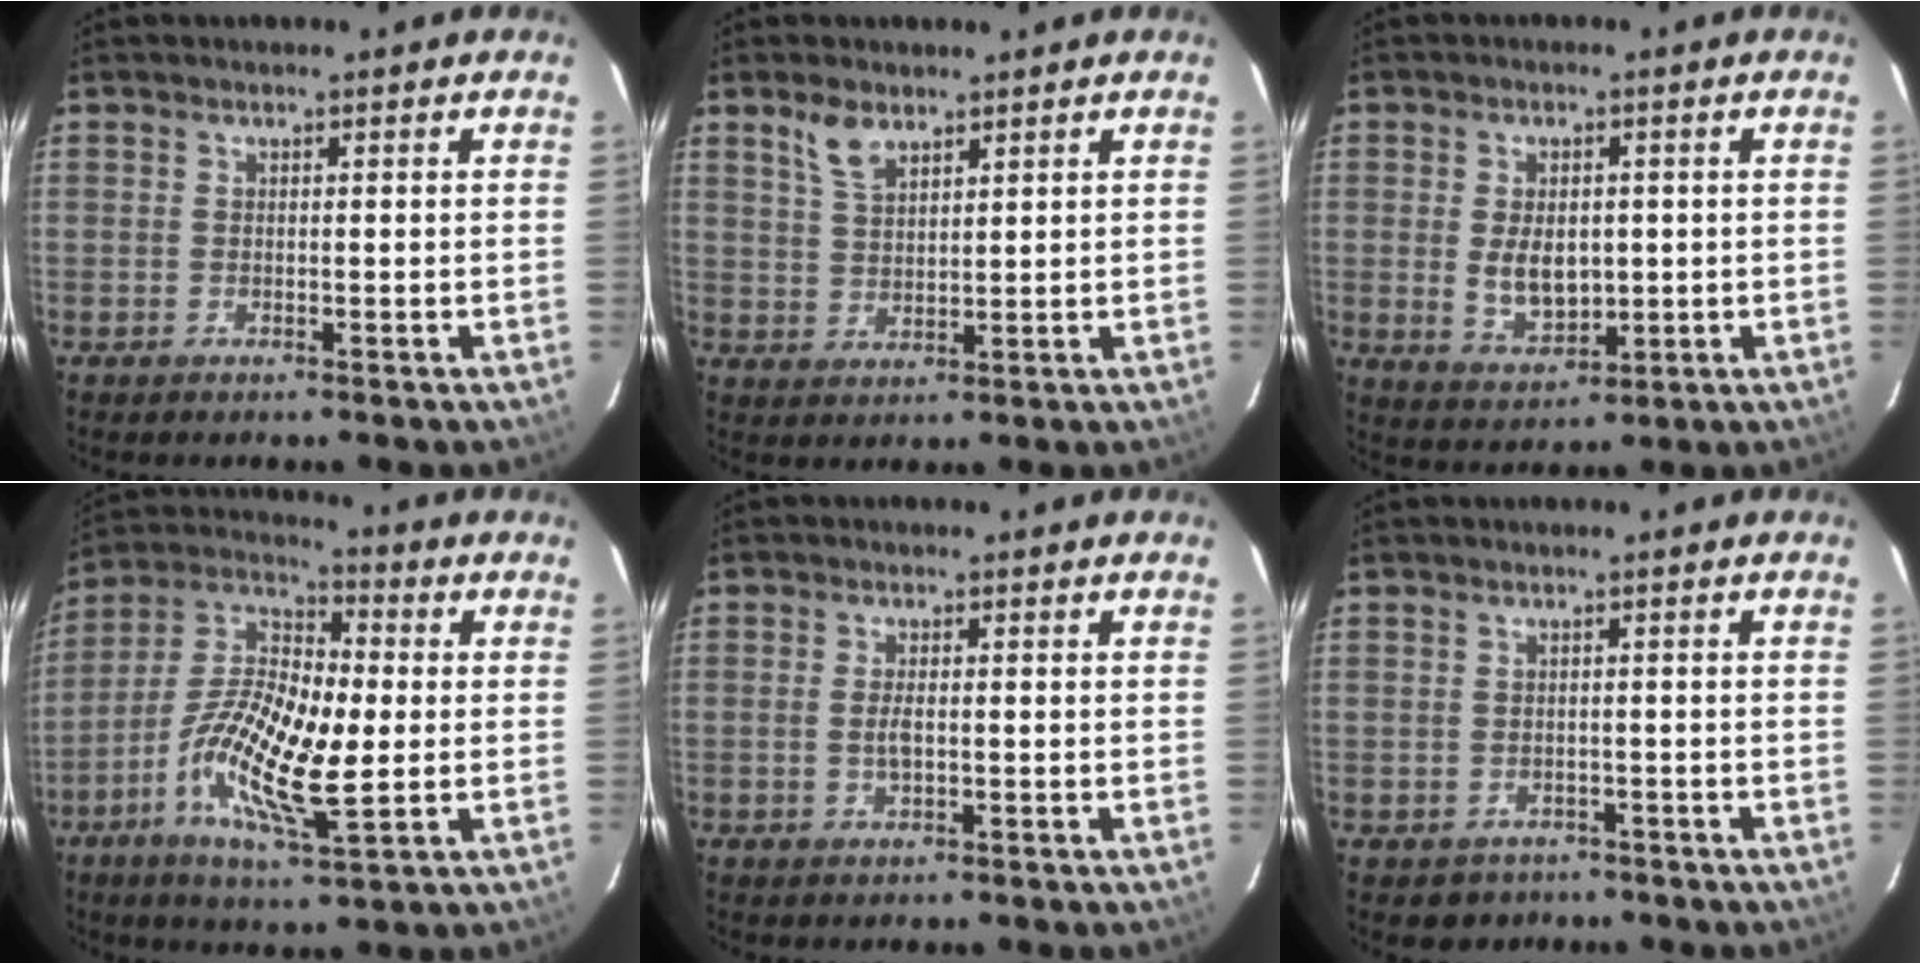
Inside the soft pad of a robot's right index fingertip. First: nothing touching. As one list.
[{"total": 4.9, "force": [3.4, 2.2, 2.7], "torque": [-0.052, 0.005, 0.070]}, {"total": 7.3, "force": [-0.1, 4.7, 5.5], "torque": [-0.106, -0.007, 0.011]}, {"total": 16.0, "force": [-2.9, 5.6, 14.8], "torque": [-0.294, 0.000, -0.066]}, {"total": 2.3, "force": [-0.3, 0.8, 2.1], "torque": [-0.042, -0.002, -0.005]}, {"total": 3.3, "force": [-1.7, 2.8, 0.2], "torque": [-0.008, 0.010, -0.017]}]